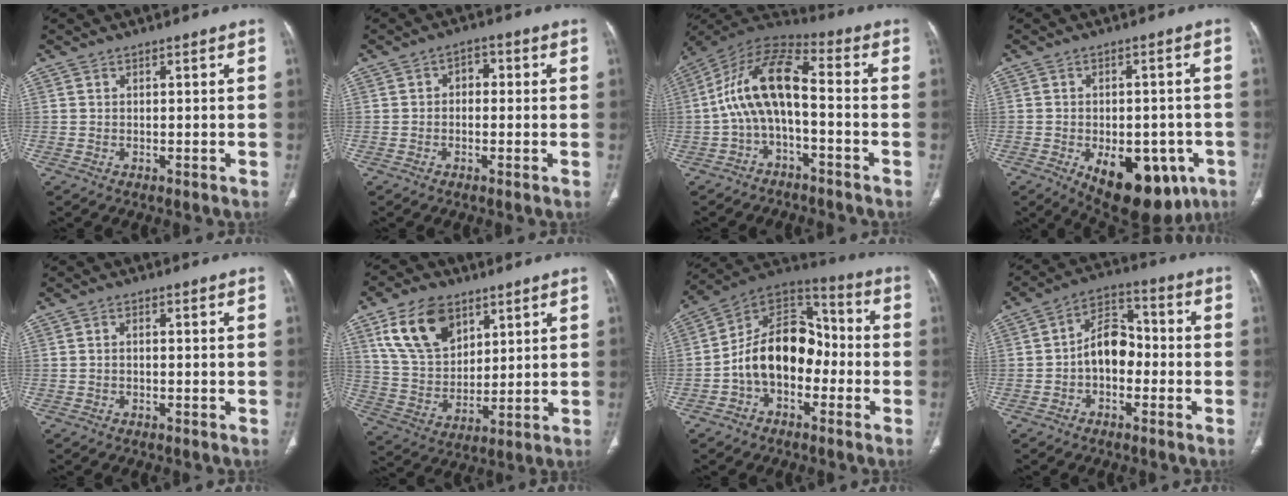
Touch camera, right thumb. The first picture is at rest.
{"total": 3.0, "force": [0.0, 2.2, 2.1], "torque": [-0.015, 0.012, -0.010]}
{"total": 12.6, "force": [-2.5, 5.4, 11.1], "torque": [-0.212, 0.070, -0.054]}
{"total": 17.4, "force": [-7.2, 9.6, 12.7], "torque": [-0.141, 0.011, -0.080]}
{"total": 0.9, "force": [-0.2, 0.6, 0.7], "torque": [-0.012, 0.003, -0.006]}
{"total": 14.7, "force": [7.7, 9.2, 8.5], "torque": [-0.130, -0.027, 0.157]}
{"total": 15.9, "force": [-3.2, 10.8, 11.2], "torque": [-0.162, 0.061, -0.066]}
{"total": 9.0, "force": [-1.6, 6.1, 6.4], "torque": [-0.083, 0.037, -0.042]}